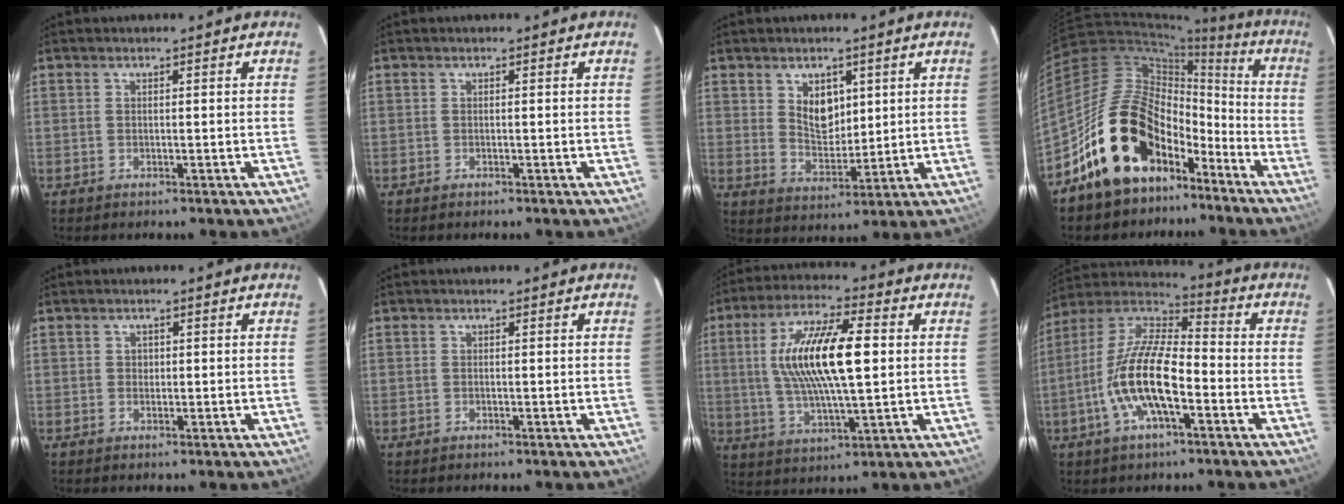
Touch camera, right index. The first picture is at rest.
{"total": 0.0}
{"total": 6.9, "force": [2.6, 4.6, 4.4], "torque": [-0.068, 0.000, 0.054]}
{"total": 18.6, "force": [-11.9, 11.5, 8.3], "torque": [-0.156, 0.039, -0.183]}
{"total": 1.0, "force": [0.0, 1.0, 0.1], "torque": [0.004, 0.002, 0.000]}
{"total": 0.0}
{"total": 16.5, "force": [2.2, 4.7, 15.7], "torque": [-0.296, 0.011, 0.043]}
{"total": 15.7, "force": [-5.2, 5.5, 13.7], "torque": [-0.277, -0.002, -0.106]}